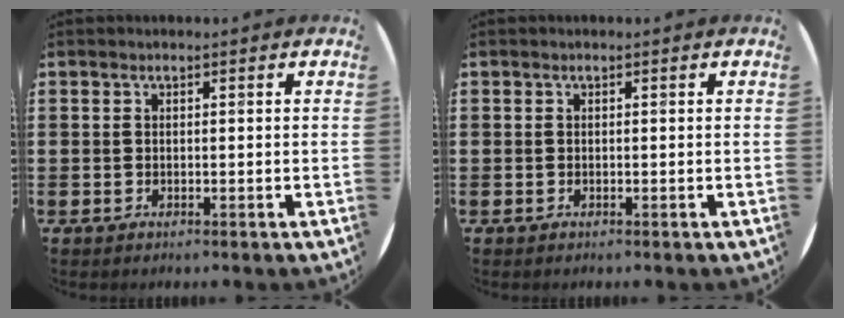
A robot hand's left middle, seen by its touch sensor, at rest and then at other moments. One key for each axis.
{"total": 0.0}